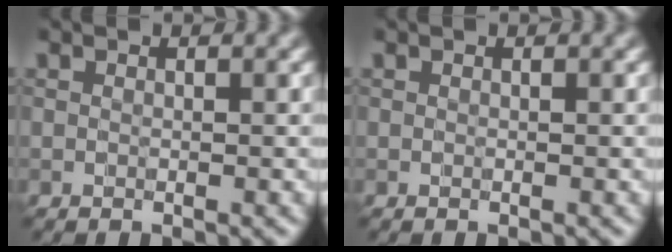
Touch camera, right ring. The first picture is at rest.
{"total": 0.0}